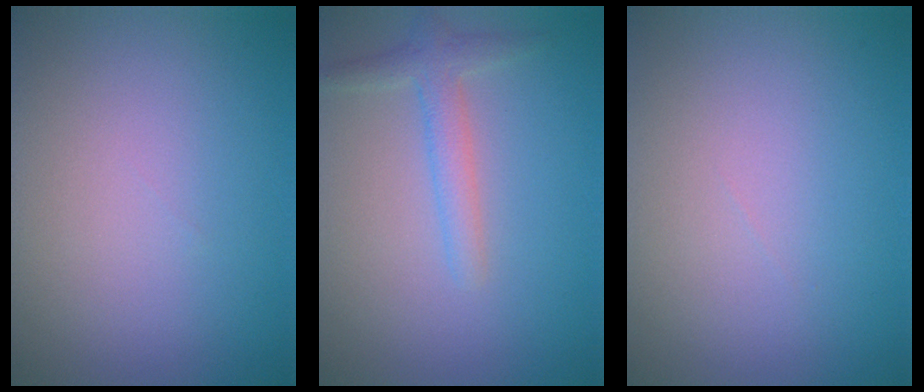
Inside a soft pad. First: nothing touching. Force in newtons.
{"total": 2.3, "press": 2.3, "slide": 0.1}
{"total": 0.0}